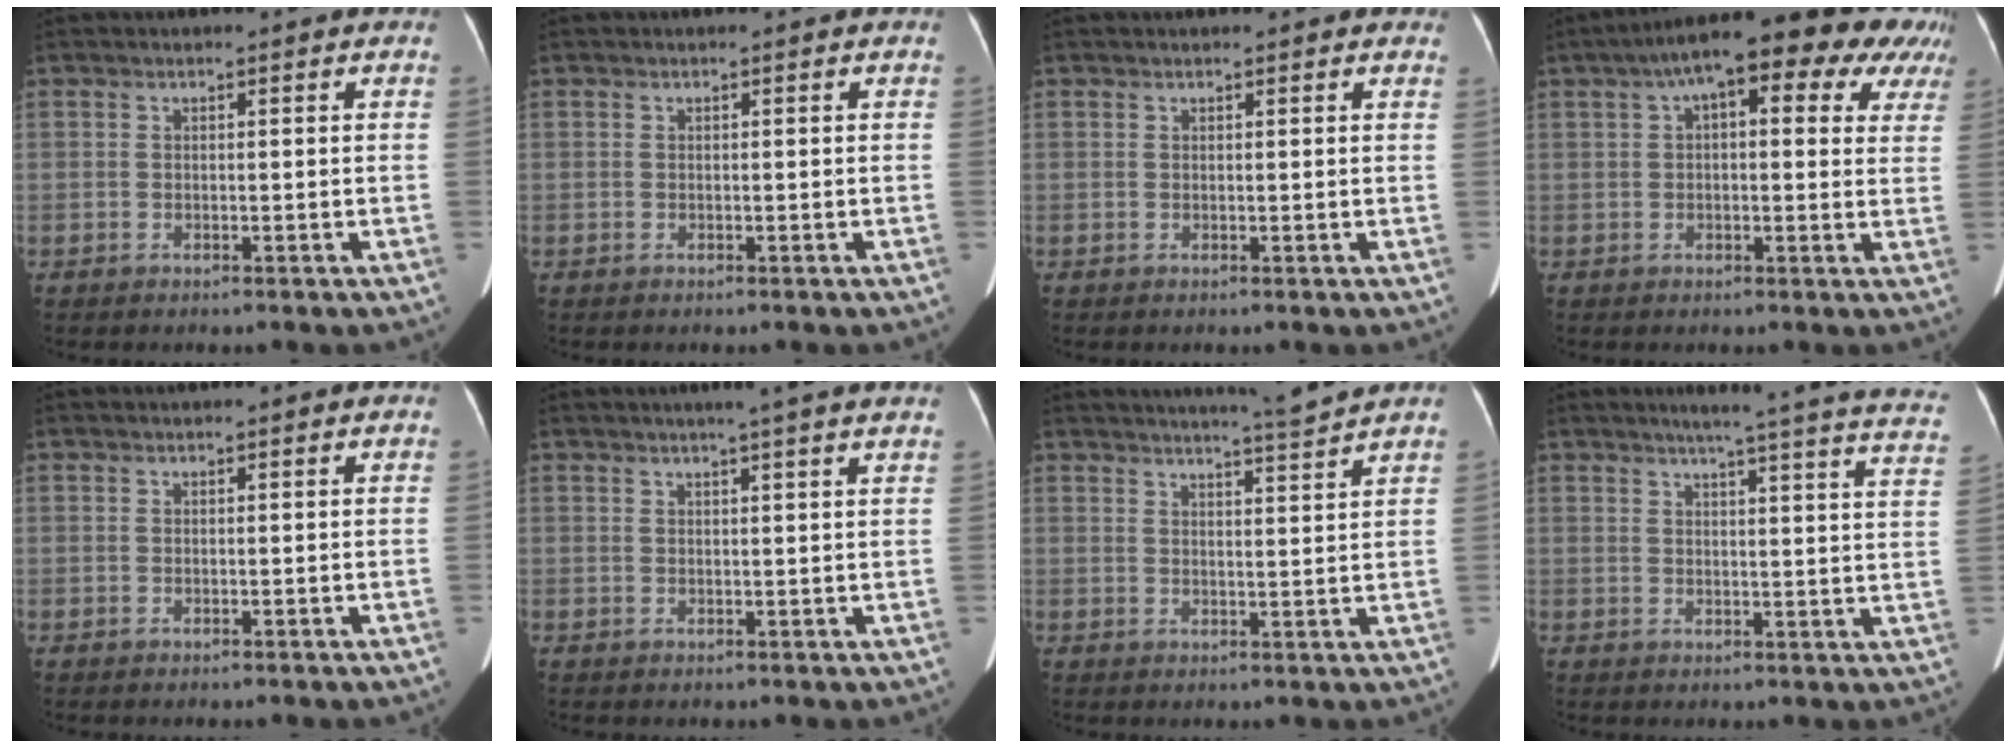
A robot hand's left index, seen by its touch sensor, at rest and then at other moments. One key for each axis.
{"total": 0.0}
{"total": 3.7, "fx": 3.2, "fy": 1.0, "fz": 1.5, "tx": -0.019, "ty": 0.021, "tz": 0.031}
{"total": 18.7, "fx": 11.0, "fy": 6.8, "fz": 13.6, "tx": -0.194, "ty": 0.073, "tz": 0.139}
{"total": 1.3, "fx": 1.1, "fy": 0.3, "fz": 0.6, "tx": -0.010, "ty": 0.015, "tz": 0.015}
{"total": 6.0, "fx": 5.0, "fy": -0.5, "fz": 3.2, "tx": -0.043, "ty": 0.015, "tz": 0.056}
{"total": 6.7, "fx": 6.2, "fy": -1.8, "fz": 1.8, "tx": -0.035, "ty": -0.013, "tz": 0.088}
{"total": 22.1, "fx": 19.6, "fy": 0.3, "fz": 10.2, "tx": -0.134, "ty": -0.054, "tz": 0.216}